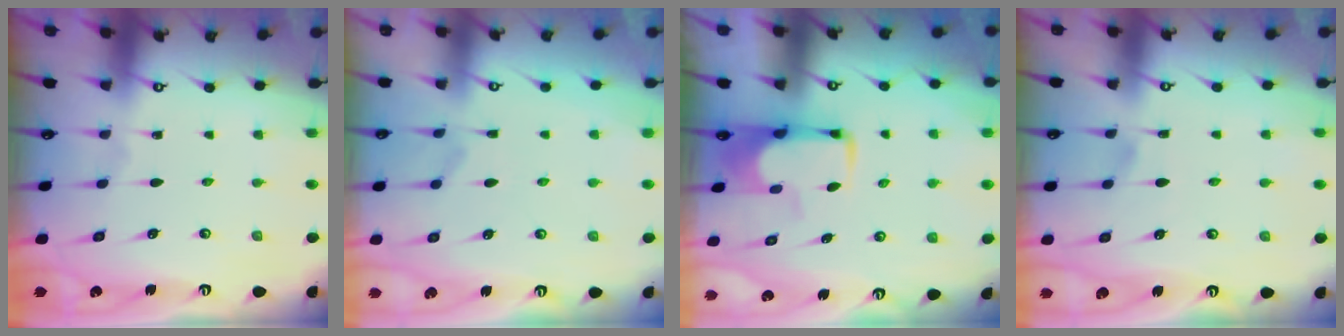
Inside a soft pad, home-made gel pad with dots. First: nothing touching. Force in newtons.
{"total": 1.1, "press": 0.1, "slide": 1.1}
{"total": 1.7, "press": 1.6, "slide": 0.5}
{"total": 3.8, "press": 3.7, "slide": 0.4}